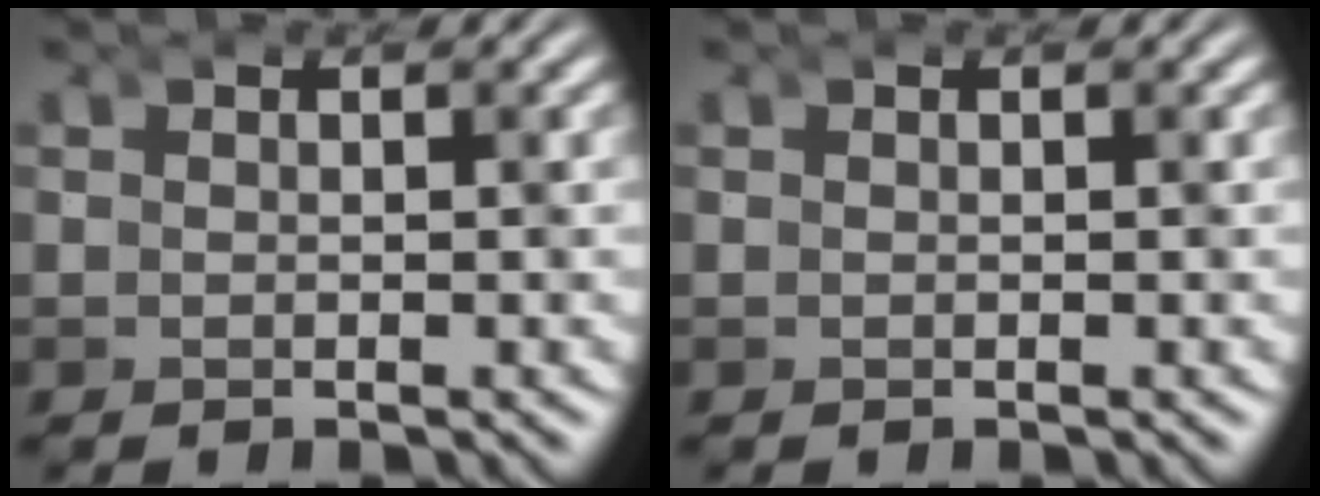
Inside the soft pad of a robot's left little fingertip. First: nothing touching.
{"total": 0.0}